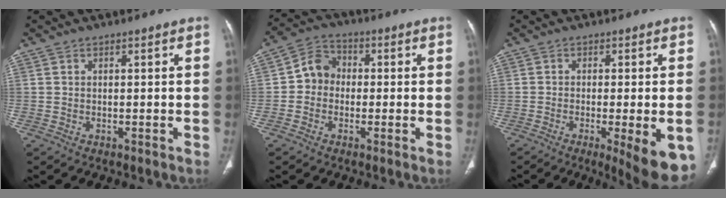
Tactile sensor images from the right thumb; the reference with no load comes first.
{"total": 6.2, "force": [-0.6, 5.5, 2.9], "torque": [-0.029, 0.022, -0.025]}
{"total": 11.8, "force": [-5.1, 3.0, 10.3], "torque": [-0.107, -0.008, -0.065]}